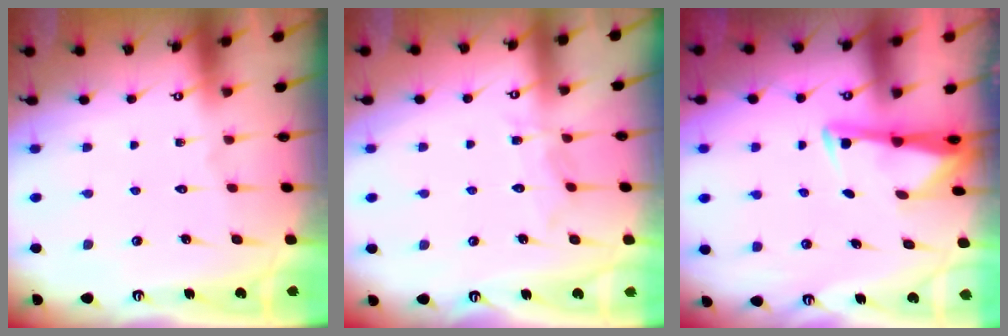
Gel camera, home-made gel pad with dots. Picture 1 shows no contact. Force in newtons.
{"total": 6.4, "press": 6.4, "slide": 0.1}
{"total": 2.9, "press": 2.9, "slide": 0.4}